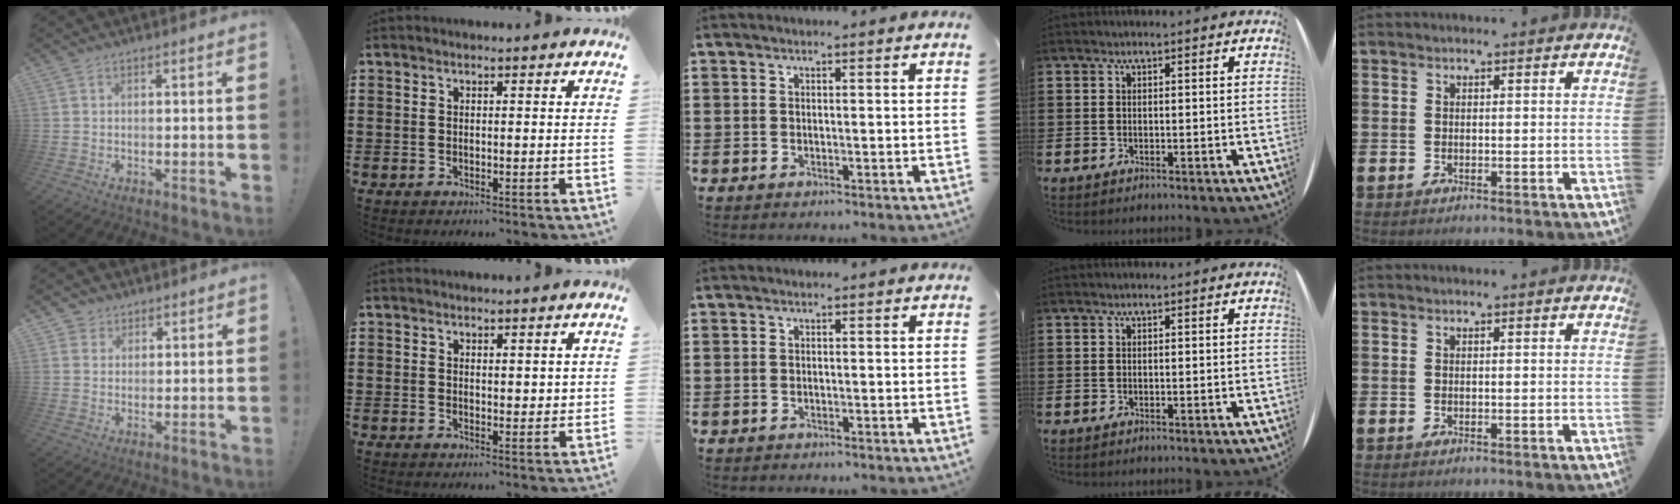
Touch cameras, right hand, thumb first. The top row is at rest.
{"thumb": {"total": 3.5, "force": [2.2, 2.7, 0.1], "torque": [0.001, -0.009, 0.039]}, "index": {"total": 1.6, "force": [1.3, 0.8, 0.5], "torque": [-0.004, 0.003, 0.022]}, "middle": {"total": 0.6, "force": [-0.6, 0.2, 0.0], "torque": [-0.002, 0.000, -0.012]}}